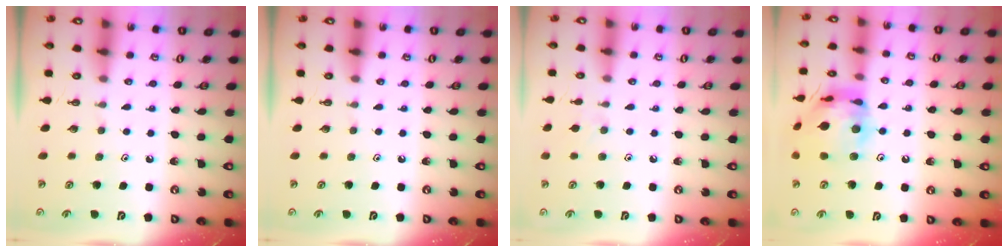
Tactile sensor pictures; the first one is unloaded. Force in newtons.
{"total": 0.0}
{"total": 5.1, "press": 5.1, "slide": 0.8}
{"total": 17.0, "press": 16.9, "slide": 2.0}